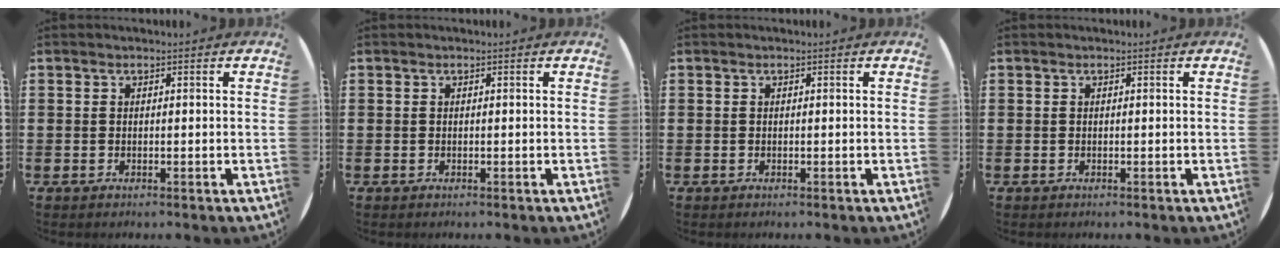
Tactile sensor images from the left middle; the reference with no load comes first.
{"total": 0.0}
{"total": 0.0}
{"total": 0.0}